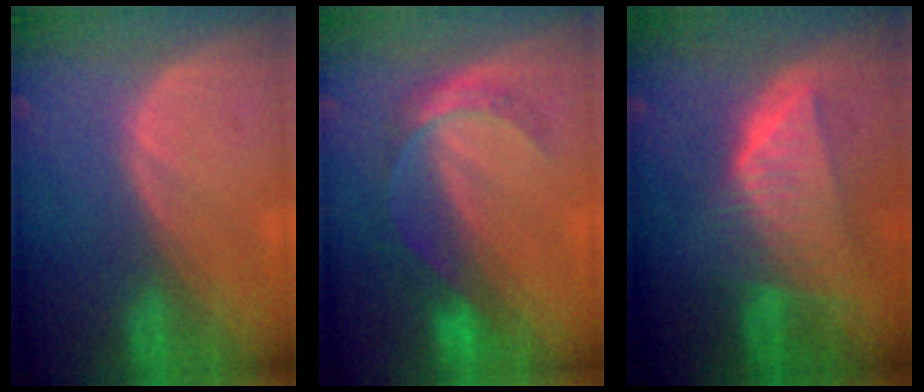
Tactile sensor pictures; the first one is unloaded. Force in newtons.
{"total": 5.3, "press": 5.0, "slide": 1.7}
{"total": 8.0, "press": 7.3, "slide": 3.4}